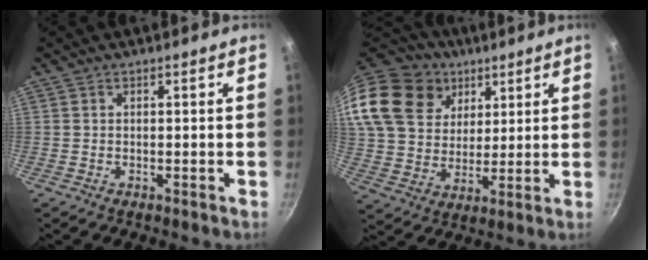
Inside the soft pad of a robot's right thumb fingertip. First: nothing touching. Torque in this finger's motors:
{"motor_torque": [-1.45, 2.09, 1.66, 0.44, 0.22]}